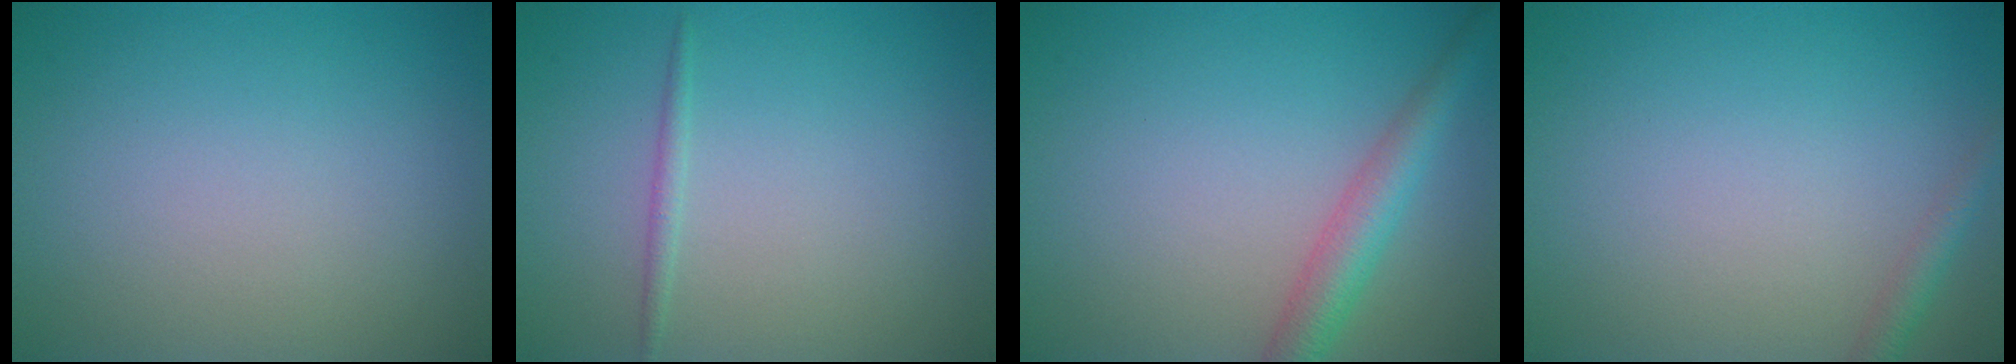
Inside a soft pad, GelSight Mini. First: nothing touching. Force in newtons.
{"total": 0.7, "press": 0.7, "slide": 0.0}
{"total": 3.4, "press": 3.4, "slide": 0.1}
{"total": 1.5, "press": 1.5, "slide": 0.1}